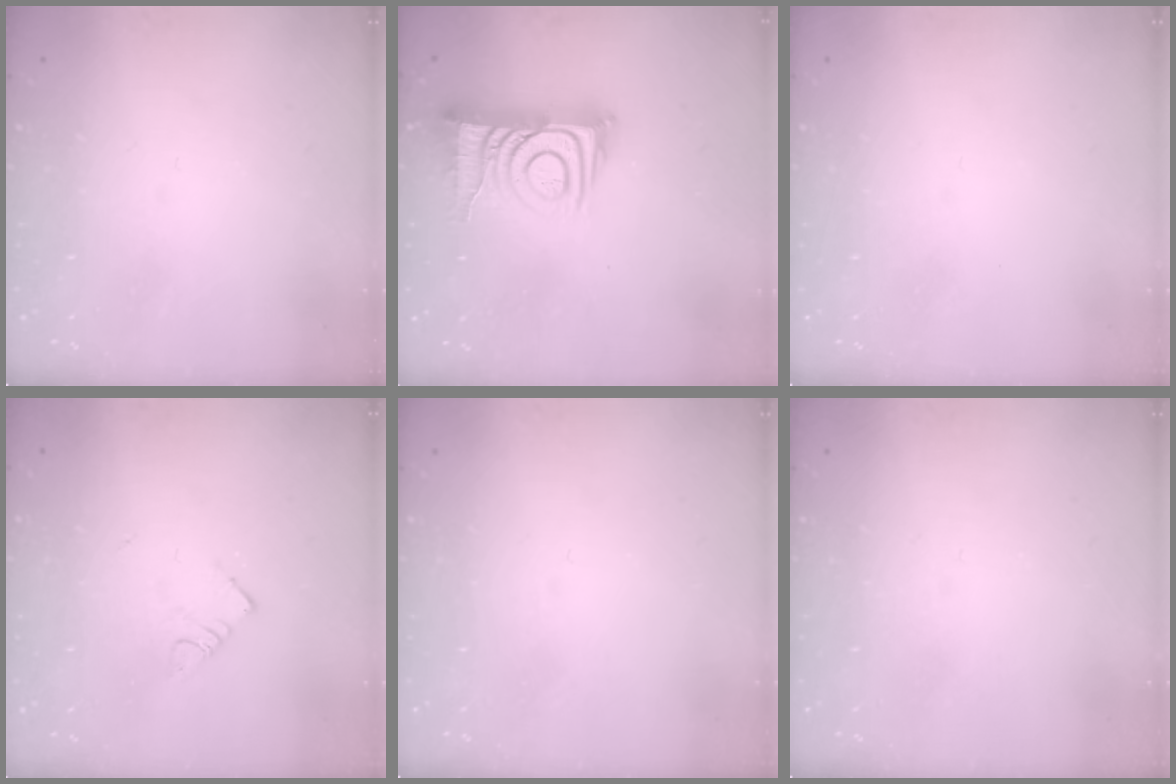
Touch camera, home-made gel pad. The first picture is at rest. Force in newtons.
{"total": 12.6, "press": 12.6, "slide": 0.9}
{"total": 0.0}
{"total": 3.9, "press": 3.9, "slide": 0.2}
{"total": 0.0}
{"total": 0.0}